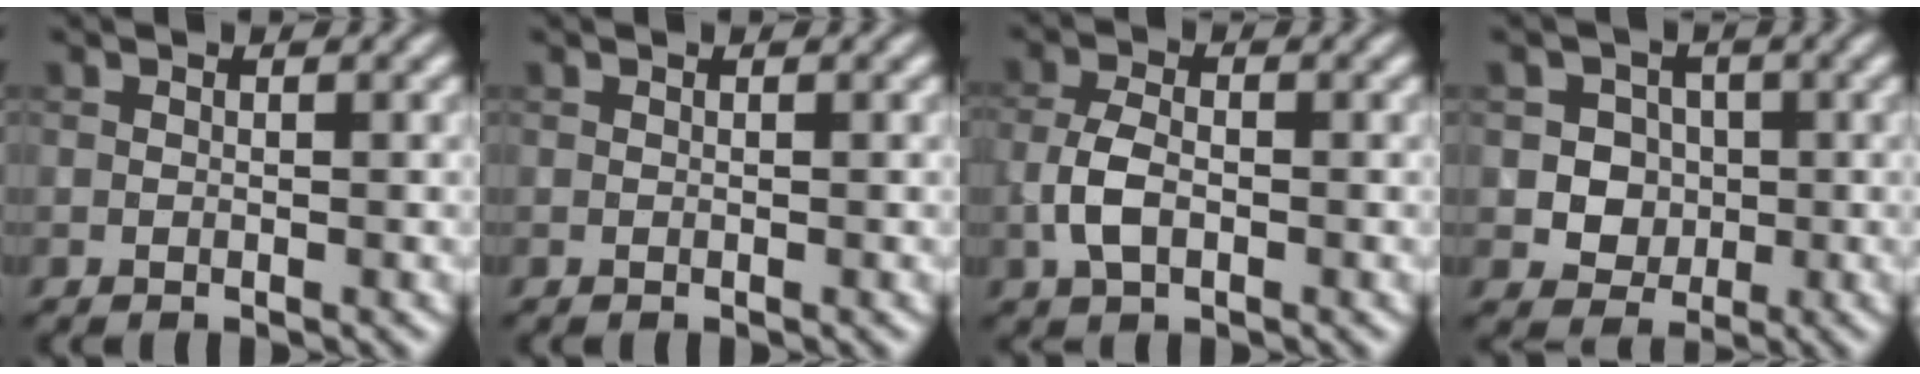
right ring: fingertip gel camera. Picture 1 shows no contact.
{"total": 0.0}
{"total": 3.3, "force": [-0.9, 1.9, 2.6], "torque": [-0.055, 0.002, -0.022]}
{"total": 3.7, "force": [0.1, 3.4, 1.5], "torque": [-0.007, 0.006, -0.006]}